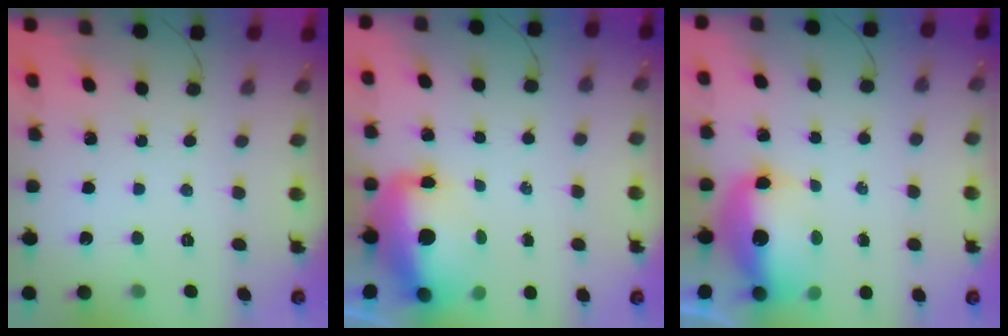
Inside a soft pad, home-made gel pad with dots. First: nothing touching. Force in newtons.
{"total": 13.6, "press": 13.2, "slide": 3.3}
{"total": 12.4, "press": 12.1, "slide": 2.7}